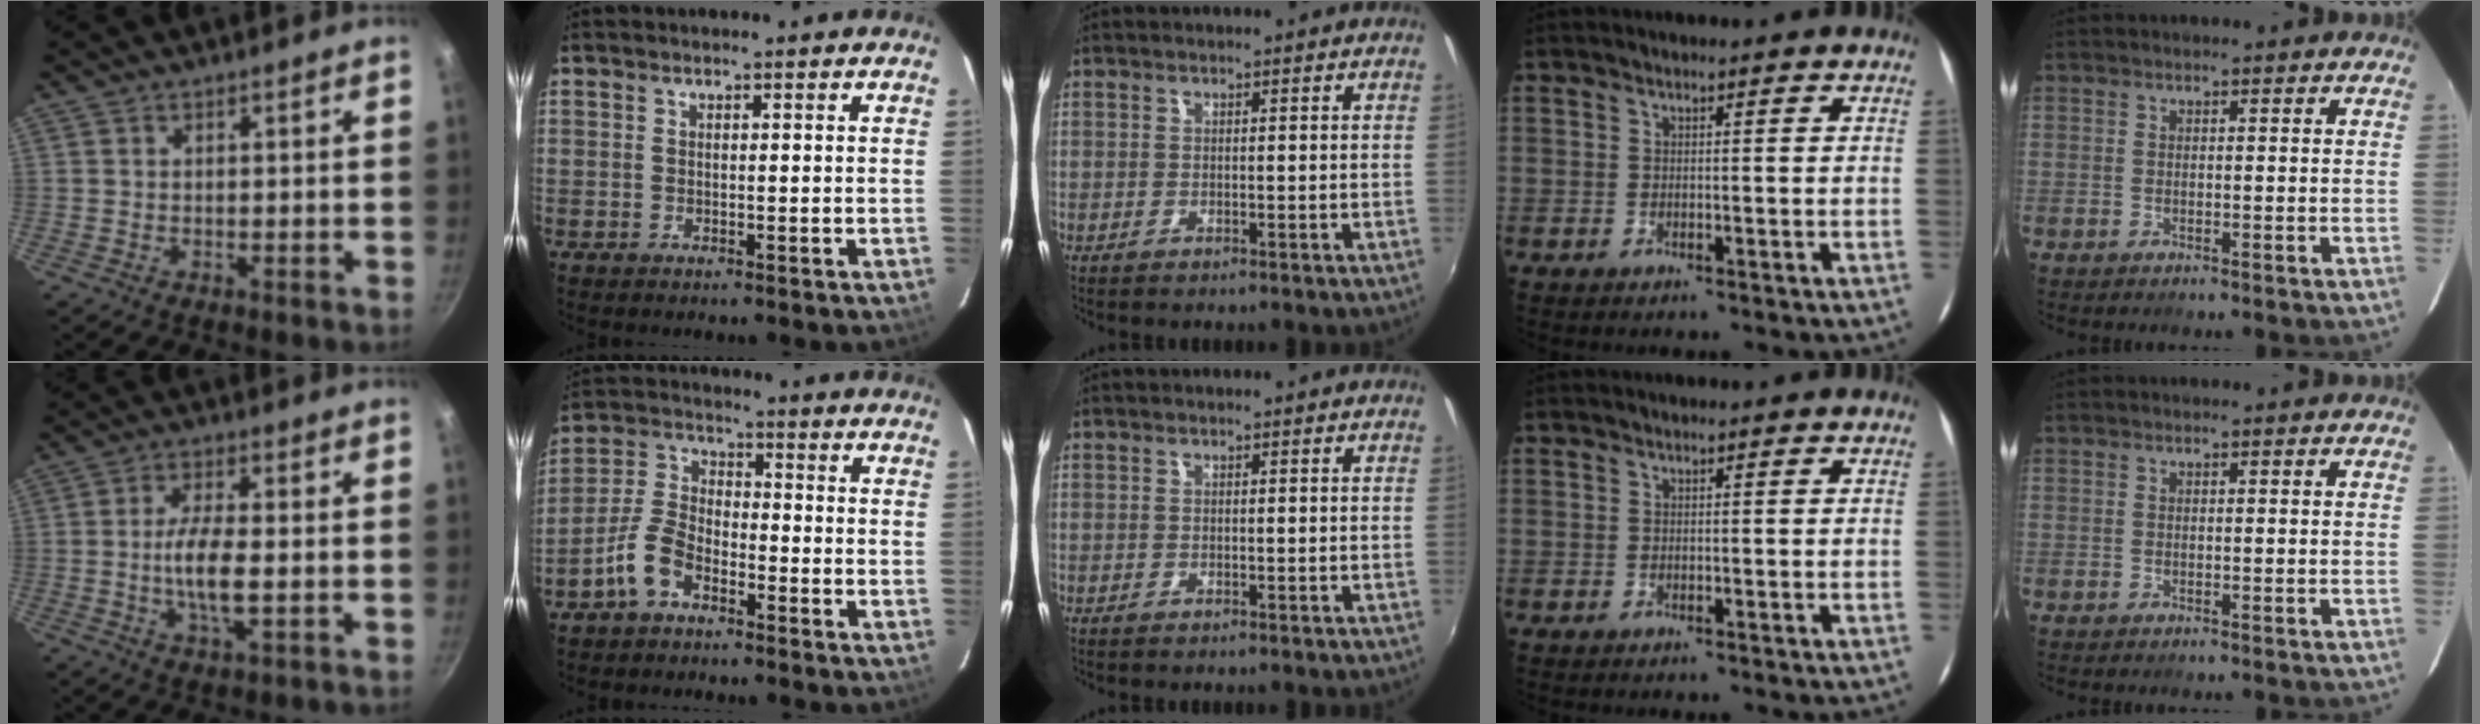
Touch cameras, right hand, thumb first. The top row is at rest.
{"thumb": {"total": 8.1, "force": [-1.2, 2.4, 7.6], "torque": [-0.155, 0.004, -0.028]}, "index": {"total": 7.6, "force": [-4.9, 3.7, 4.5], "torque": [-0.105, 0.017, -0.101]}}